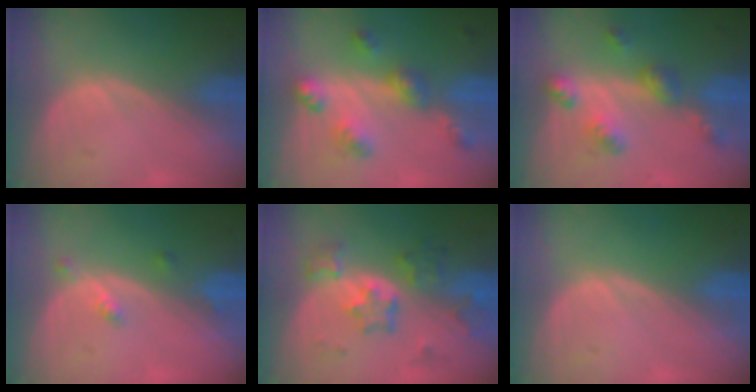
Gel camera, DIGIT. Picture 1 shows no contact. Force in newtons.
{"total": 6.8, "press": 6.0, "slide": 3.2}
{"total": 6.3, "press": 5.5, "slide": 3.1}
{"total": 2.2, "press": 1.8, "slide": 1.3}
{"total": 6.8, "press": 6.6, "slide": 1.5}
{"total": 0.0}